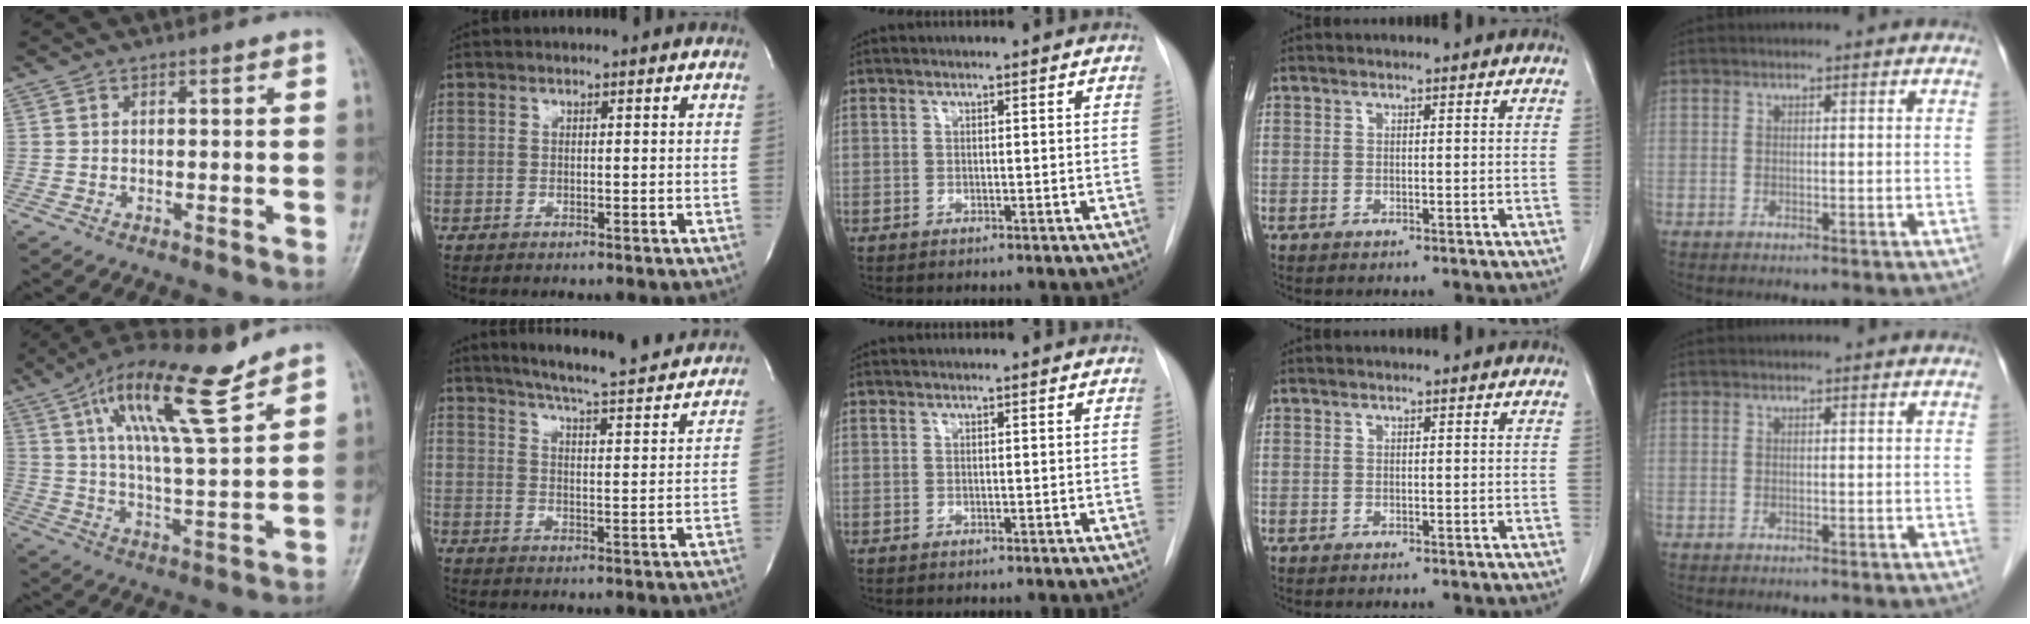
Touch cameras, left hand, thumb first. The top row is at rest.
{"thumb": {"total": 16.0, "force": [9.9, 3.3, 12.1], "torque": [-0.204, -0.041, 0.178]}, "index": {"total": 19.4, "force": [17.8, 1.3, 7.7], "torque": [-0.116, -0.032, 0.225]}}